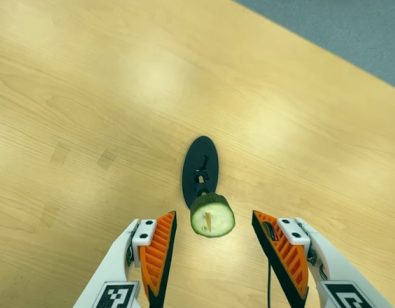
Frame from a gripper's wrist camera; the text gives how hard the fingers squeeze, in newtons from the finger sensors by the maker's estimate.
{"total": 0.0}